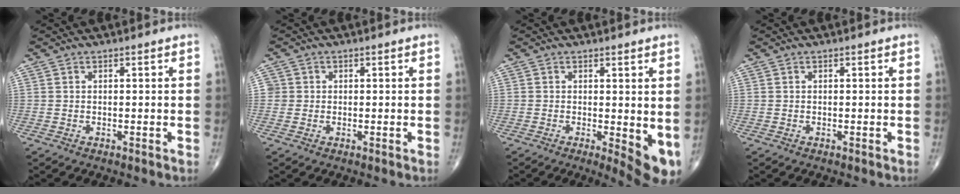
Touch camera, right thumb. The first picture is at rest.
{"total": 1.8, "force": [0.1, 1.8, 0.1], "torque": [0.012, 0.005, -0.001]}
{"total": 6.7, "force": [-0.4, 2.6, 6.2], "torque": [-0.076, -0.014, -0.001]}
{"total": 0.0}